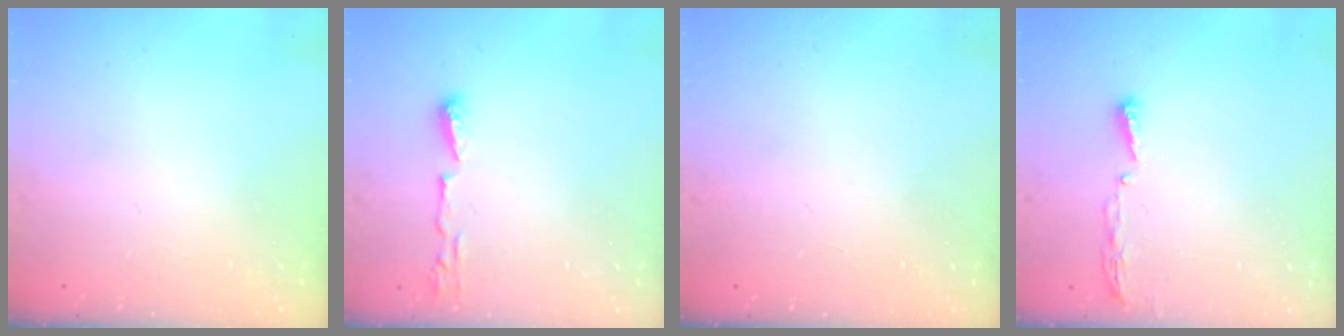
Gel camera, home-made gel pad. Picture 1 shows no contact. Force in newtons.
{"total": 6.0, "press": 5.8, "slide": 1.2}
{"total": 0.9, "press": 0.9, "slide": 0.0}
{"total": 3.4, "press": 3.4, "slide": 0.4}